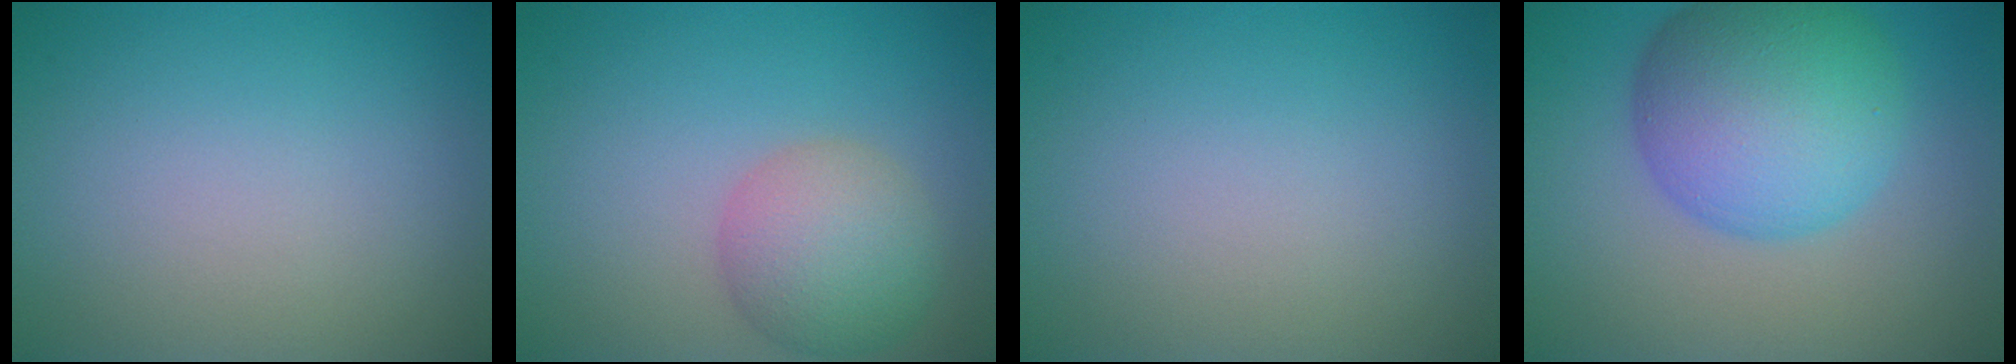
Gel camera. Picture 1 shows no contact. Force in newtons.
{"total": 4.8, "press": 4.8, "slide": 0.1}
{"total": 0.0}
{"total": 9.7, "press": 9.7, "slide": 0.3}